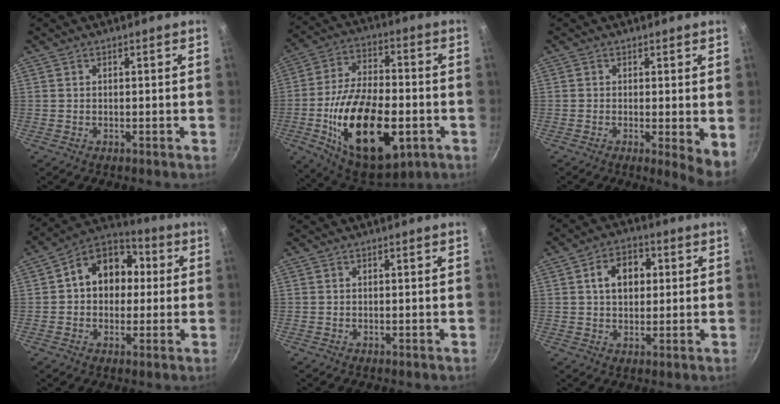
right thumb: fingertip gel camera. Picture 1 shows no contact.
{"total": 25.2, "force": [-6.5, 13.1, 20.5], "torque": [-0.337, 0.020, -0.098]}
{"total": 4.8, "force": [-0.3, 1.1, 4.7], "torque": [-0.061, -0.015, -0.007]}
{"total": 13.5, "force": [1.4, 10.5, 8.3], "torque": [-0.080, 0.030, 0.002]}
{"total": 0.0}
{"total": 8.4, "force": [1.7, 6.0, 5.6], "torque": [-0.060, 0.009, 0.019]}